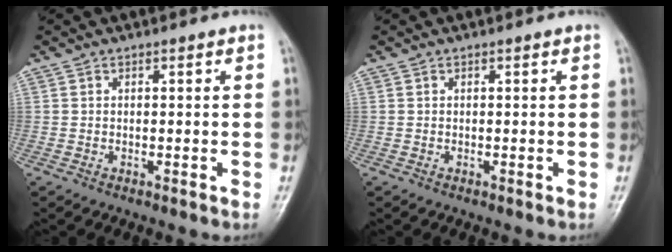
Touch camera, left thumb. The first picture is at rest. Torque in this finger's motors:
{"motor_torque": [-0.03, -0.03, -0.03, -0.09, 0.08]}